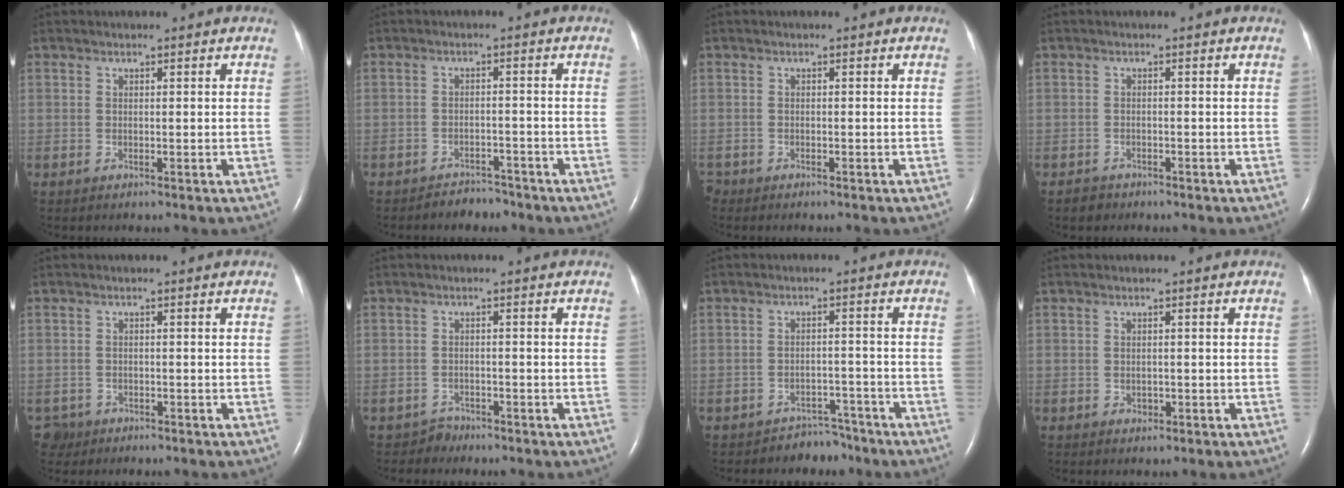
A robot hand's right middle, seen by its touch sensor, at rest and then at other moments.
{"total": 2.7, "force": [-2.6, 0.3, 0.7], "torque": [-0.018, -0.007, -0.044]}
{"total": 1.5, "force": [-1.4, 0.6, 0.1], "torque": [-0.001, -0.002, -0.022]}
{"total": 1.5, "force": [-1.2, 0.9, 0.0], "torque": [-0.009, 0.001, -0.021]}
{"total": 2.4, "force": [-1.6, 1.8, -0.3], "torque": [-0.001, 0.006, -0.027]}
{"total": 1.7, "force": [-1.4, 0.6, -0.8], "torque": [0.014, 0.000, -0.025]}
{"total": 3.8, "force": [-3.4, 1.7, -0.7], "torque": [0.013, 0.010, -0.049]}
{"total": 0.8, "force": [-0.3, 0.7, 0.3], "torque": [-0.006, 0.001, -0.003]}